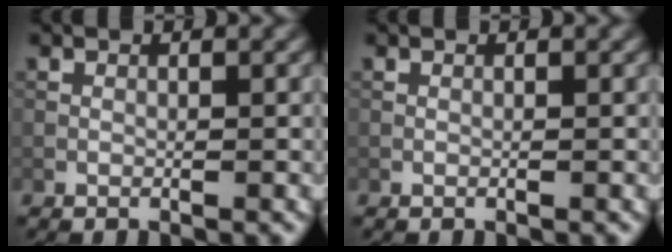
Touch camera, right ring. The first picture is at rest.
{"total": 0.0}